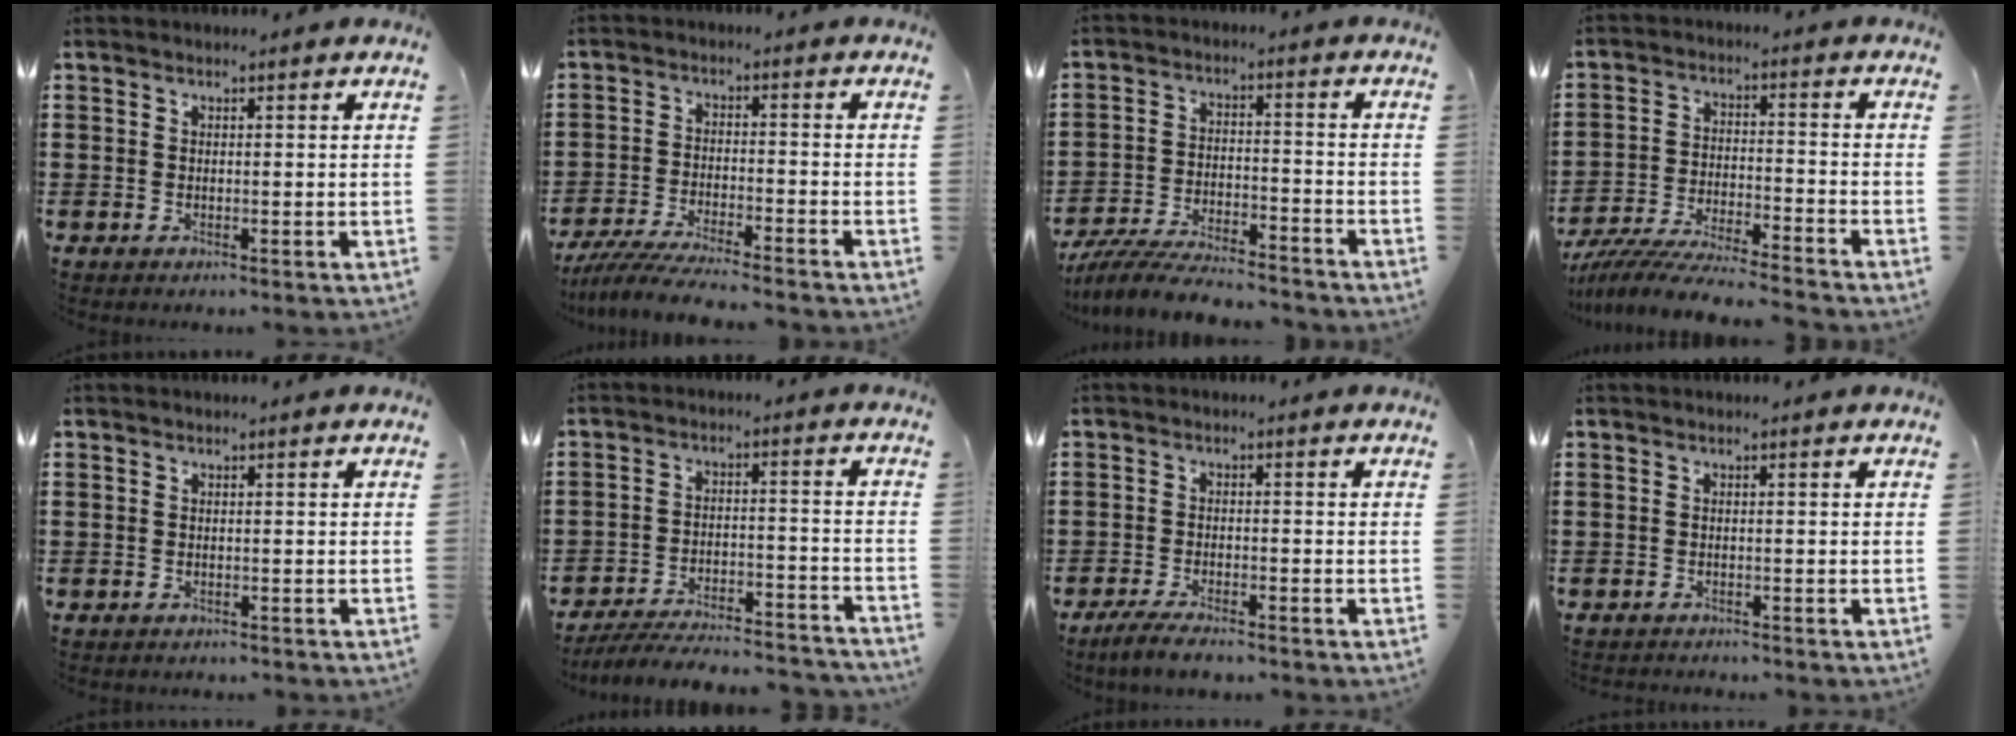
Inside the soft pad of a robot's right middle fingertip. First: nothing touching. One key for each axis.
{"total": 5.6, "fx": -5.3, "fy": 0.0, "fz": 1.8, "tx": -0.049, "ty": -0.014, "tz": -0.106}
{"total": 7.4, "fx": -7.0, "fy": 0.7, "fz": 2.1, "tx": -0.045, "ty": 0.004, "tz": -0.136}
{"total": 7.3, "fx": -7.0, "fy": 0.0, "fz": 1.9, "tx": -0.041, "ty": -0.002, "tz": -0.137}
{"total": 0.8, "fx": -0.8, "fy": 0.3, "fz": -0.1, "tx": 0.000, "ty": 0.002, "tz": -0.017}
{"total": 6.2, "fx": -6.0, "fy": 0.5, "fz": 1.7, "tx": -0.035, "ty": 0.000, "tz": -0.117}
{"total": 3.4, "fx": -3.2, "fy": 0.4, "fz": 1.3, "tx": -0.036, "ty": -0.006, "tz": -0.065}
{"total": 1.0, "fx": -1.0, "fy": 0.0, "fz": 0.0, "tx": -0.004, "ty": 0.000, "tz": -0.021}